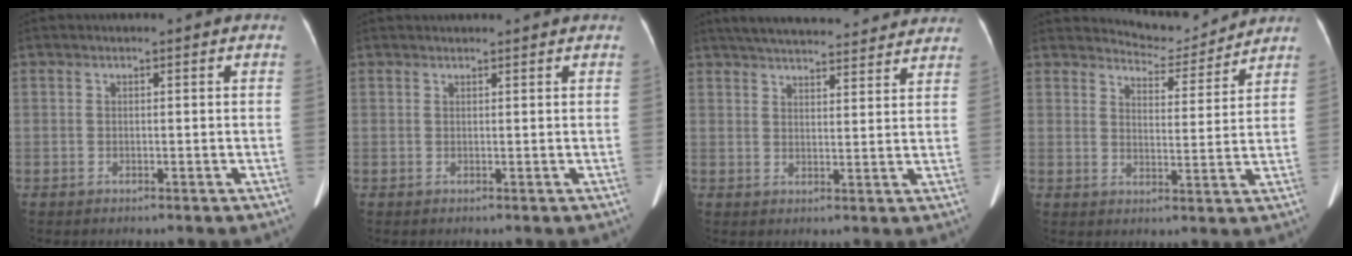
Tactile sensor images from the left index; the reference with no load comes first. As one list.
[{"total": 3.2, "force": [3.1, 0.2, 0.8], "torque": [-0.008, 0.025, 0.039]}, {"total": 20.0, "force": [18.1, 4.0, 7.4], "torque": [-0.113, 0.034, 0.239]}, {"total": 6.6, "force": [6.5, 0.6, -0.7], "torque": [0.002, -0.007, 0.093]}]